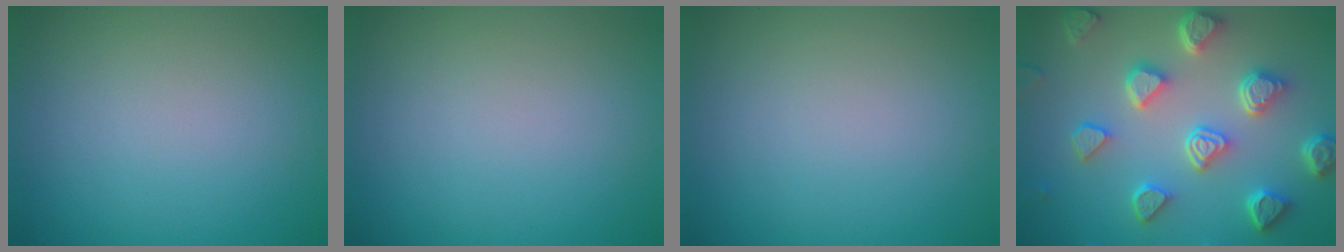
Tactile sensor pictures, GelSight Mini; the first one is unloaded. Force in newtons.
{"total": 0.0}
{"total": 0.0}
{"total": 6.7, "press": 5.3, "slide": 4.1}